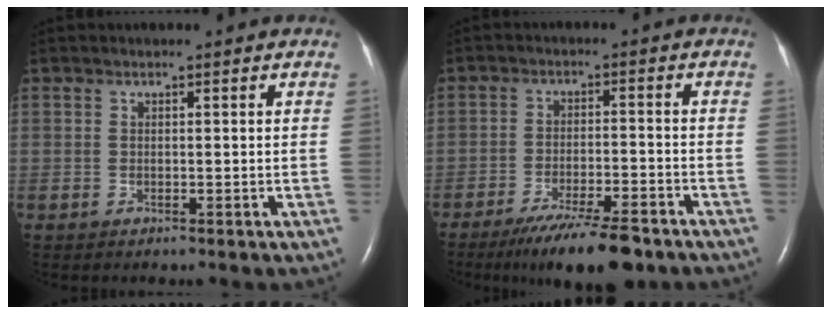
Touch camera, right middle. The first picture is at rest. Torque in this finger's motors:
{"motor_torque": [1.08, -1.05, 0.36, 0.08]}